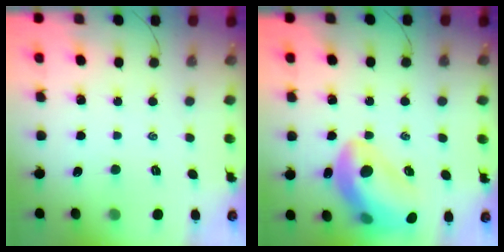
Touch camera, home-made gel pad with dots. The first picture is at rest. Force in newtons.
{"total": 16.7, "press": 16.4, "slide": 2.9}